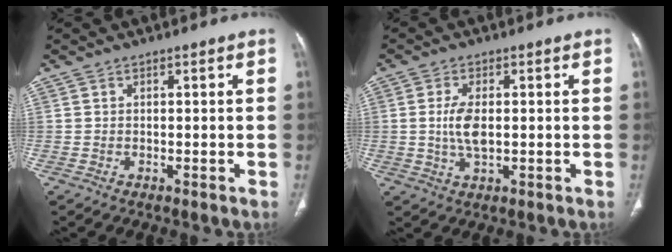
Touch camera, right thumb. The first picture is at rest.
{"total": 8.0, "force": [-0.1, 3.6, 7.2], "torque": [-0.158, -0.004, -0.001]}